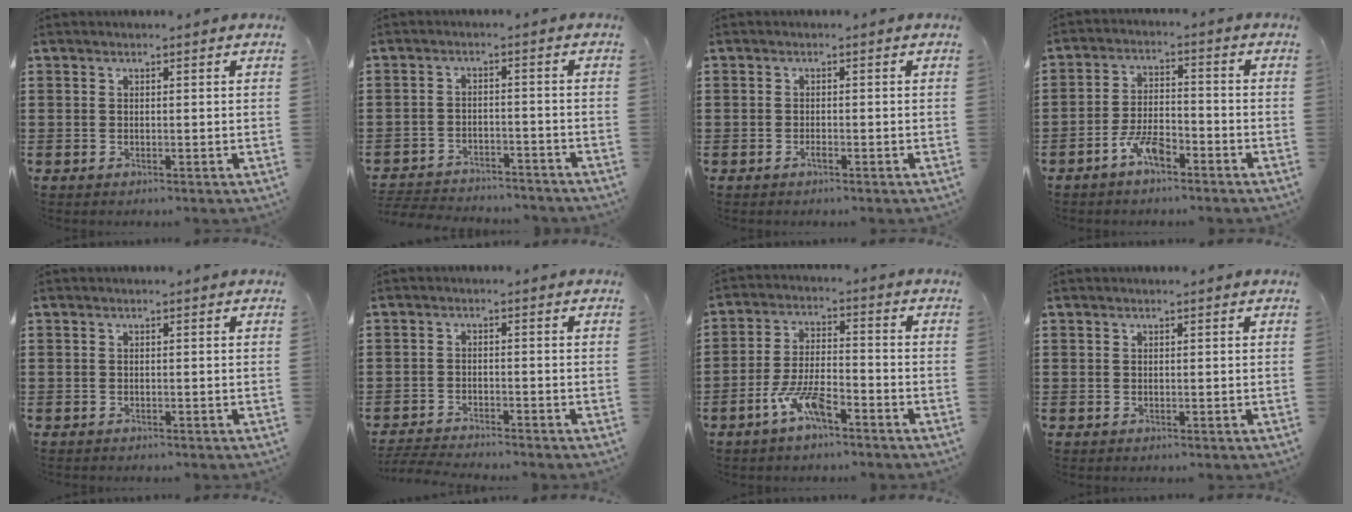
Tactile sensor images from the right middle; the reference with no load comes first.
{"total": 3.6, "force": [-3.6, 0.4, 0.2], "torque": [-0.014, 0.000, -0.079]}
{"total": 0.8, "force": [-0.7, 0.2, 0.5], "torque": [-0.012, -0.004, -0.011]}
{"total": 5.4, "force": [-3.8, 1.6, 3.5], "torque": [-0.078, 0.007, -0.075]}
{"total": 0.0}
{"total": 3.1, "force": [-3.1, 0.0, 0.4], "torque": [-0.015, -0.002, -0.068]}
{"total": 7.3, "force": [-4.6, 1.9, 5.3], "torque": [-0.119, 0.000, -0.088]}
{"total": 0.0}